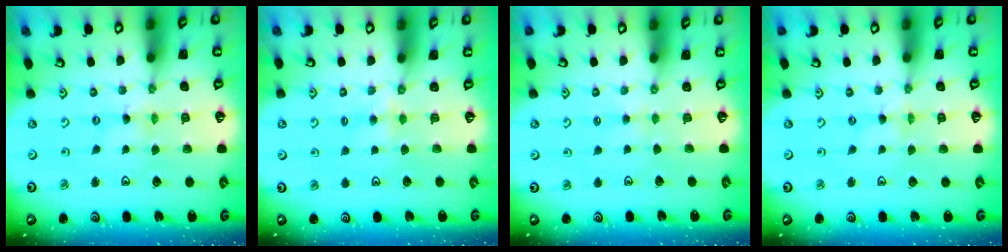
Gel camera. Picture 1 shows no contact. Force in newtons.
{"total": 3.0, "press": 2.9, "slide": 0.4}
{"total": 1.9, "press": 1.9, "slide": 0.3}
{"total": 0.0}